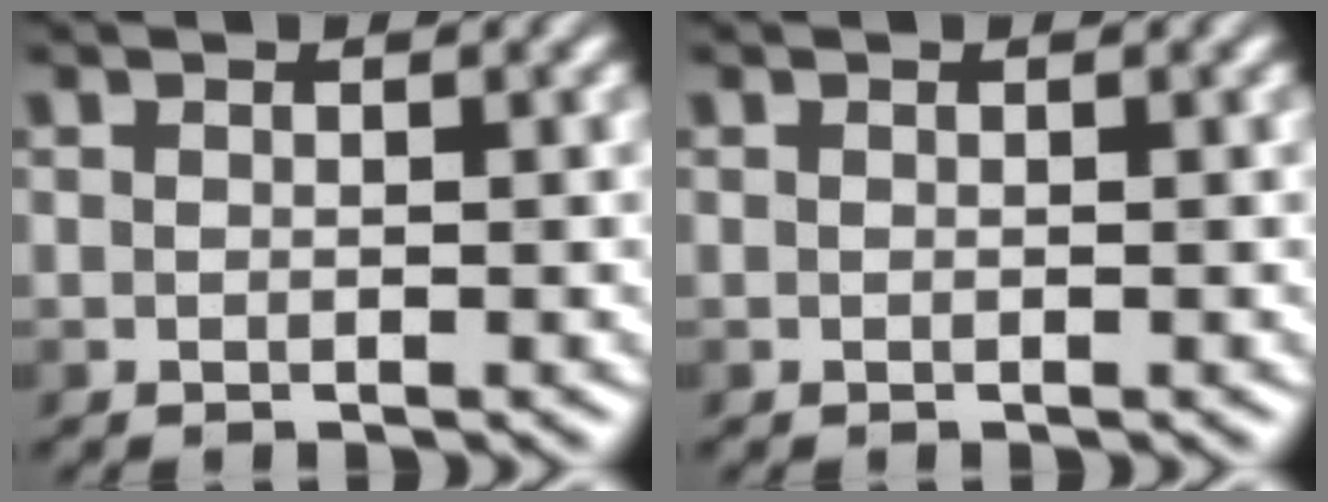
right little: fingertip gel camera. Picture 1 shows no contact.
{"total": 0.0}